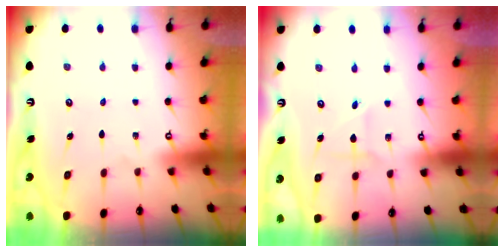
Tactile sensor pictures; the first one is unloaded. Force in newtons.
{"total": 2.2, "press": 2.1, "slide": 0.8}